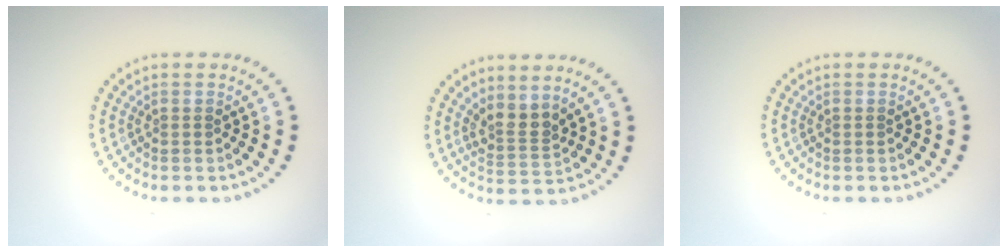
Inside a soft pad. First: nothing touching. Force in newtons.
{"total": 2.5, "press": 1.8, "slide": 1.8}
{"total": 0.0}